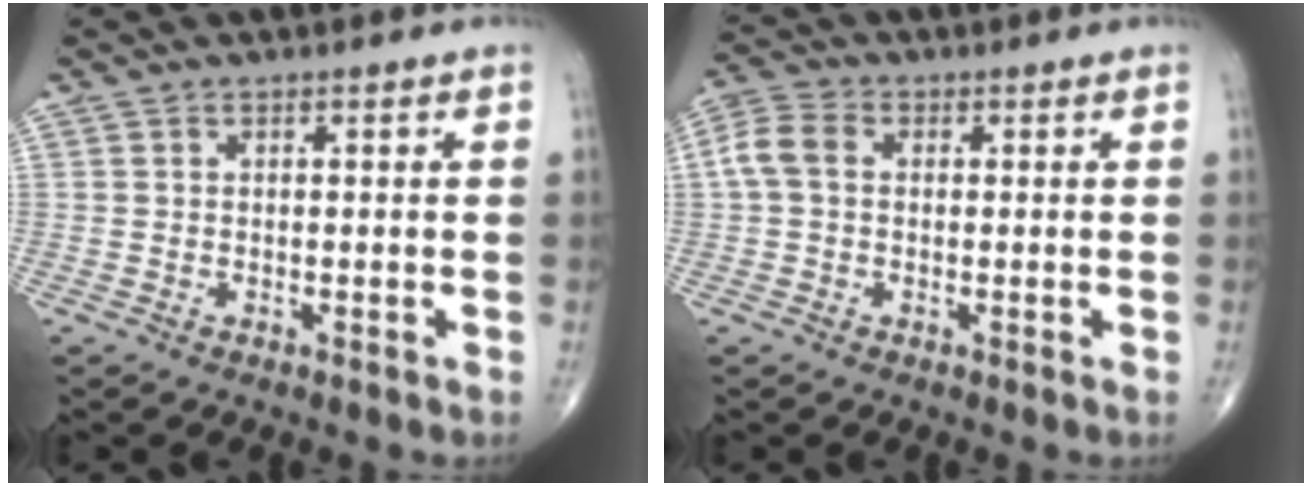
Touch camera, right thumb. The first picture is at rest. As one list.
[{"total": 5.4, "force": [0.4, 3.9, 3.7], "torque": [-0.085, 0.018, 0.003]}]